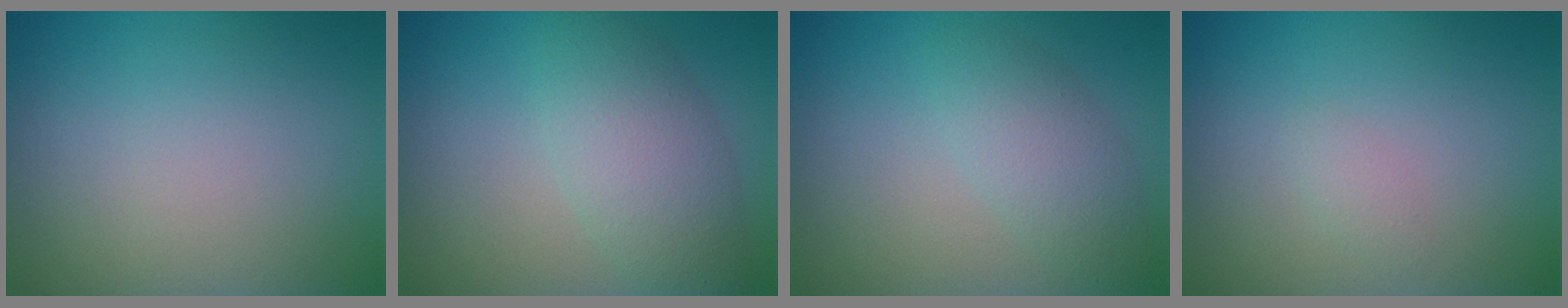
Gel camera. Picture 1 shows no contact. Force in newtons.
{"total": 4.7, "press": 4.7, "slide": 0.1}
{"total": 3.0, "press": 3.0, "slide": 0.1}
{"total": 0.7, "press": 0.7, "slide": 0.0}